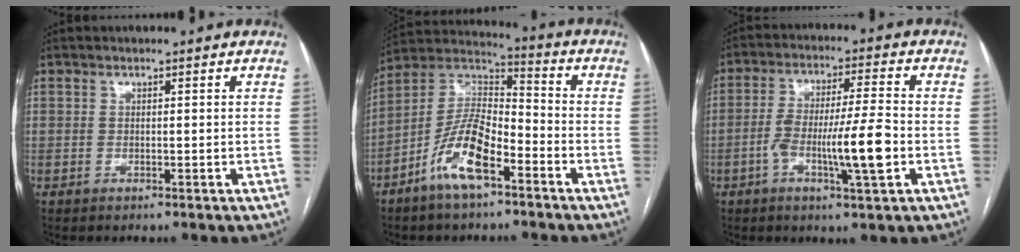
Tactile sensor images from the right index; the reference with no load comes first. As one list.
[{"total": 12.1, "force": [-6.2, 3.9, 9.6], "torque": [-0.198, 0.011, -0.119]}, {"total": 10.6, "force": [-3.1, 0.5, 10.1], "torque": [-0.185, 0.002, -0.055]}]